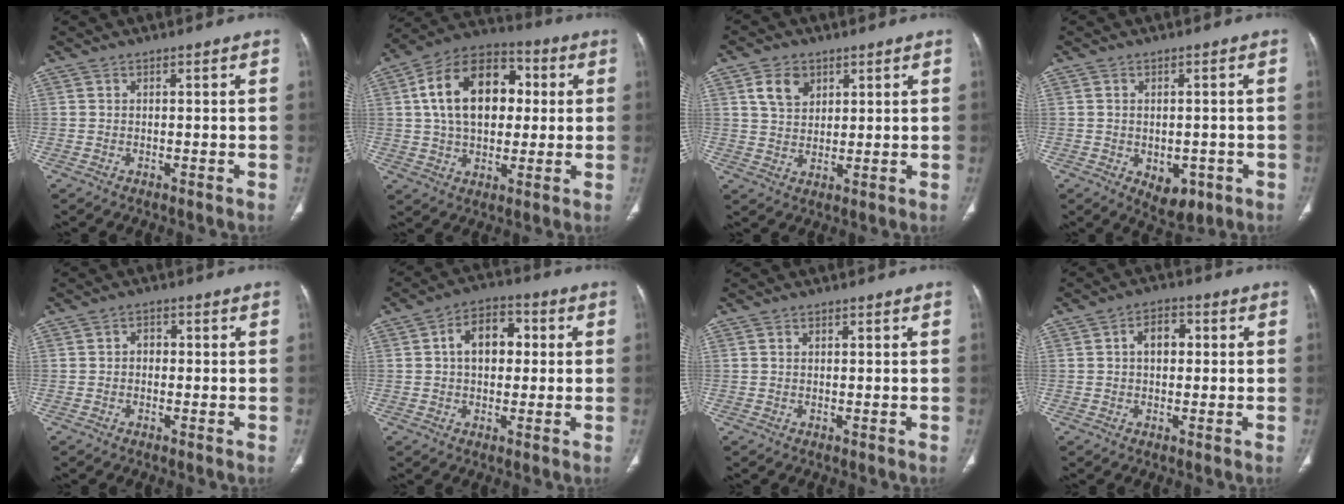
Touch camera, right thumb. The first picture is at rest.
{"total": 19.1, "force": [3.2, 12.7, 14.0], "torque": [-0.208, 0.021, 0.048]}
{"total": 6.3, "force": [3.0, 4.5, 3.2], "torque": [-0.037, -0.013, 0.056]}
{"total": 6.2, "force": [-2.0, 4.1, 4.2], "torque": [-0.040, 0.006, -0.011]}
{"total": 2.2, "force": [-0.1, 1.8, 1.2], "torque": [-0.005, 0.009, -0.009]}
{"total": 9.1, "force": [1.2, 6.3, 6.5], "torque": [-0.077, 0.020, 0.013]}
{"total": 0.7, "force": [0.3, 0.5, 0.4], "torque": [-0.008, 0.000, 0.004]}
{"total": 5.2, "force": [0.6, 3.6, 3.7], "torque": [-0.043, 0.013, 0.004]}